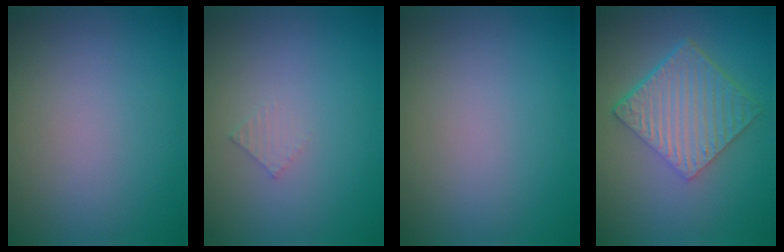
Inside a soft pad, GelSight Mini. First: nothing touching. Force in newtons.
{"total": 0.8, "press": 0.8, "slide": 0.1}
{"total": 0.0}
{"total": 6.3, "press": 4.3, "slide": 4.6}